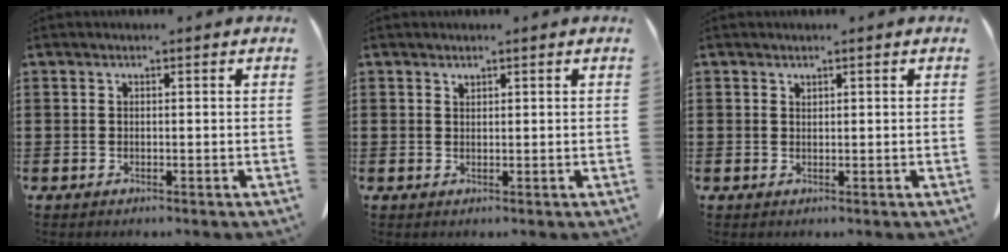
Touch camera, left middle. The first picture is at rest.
{"total": 0.9, "force": [0.8, 0.3, -0.1], "torque": [-0.001, 0.000, 0.016]}
{"total": 0.7, "force": [0.6, 0.3, 0.0], "torque": [-0.001, 0.000, 0.013]}